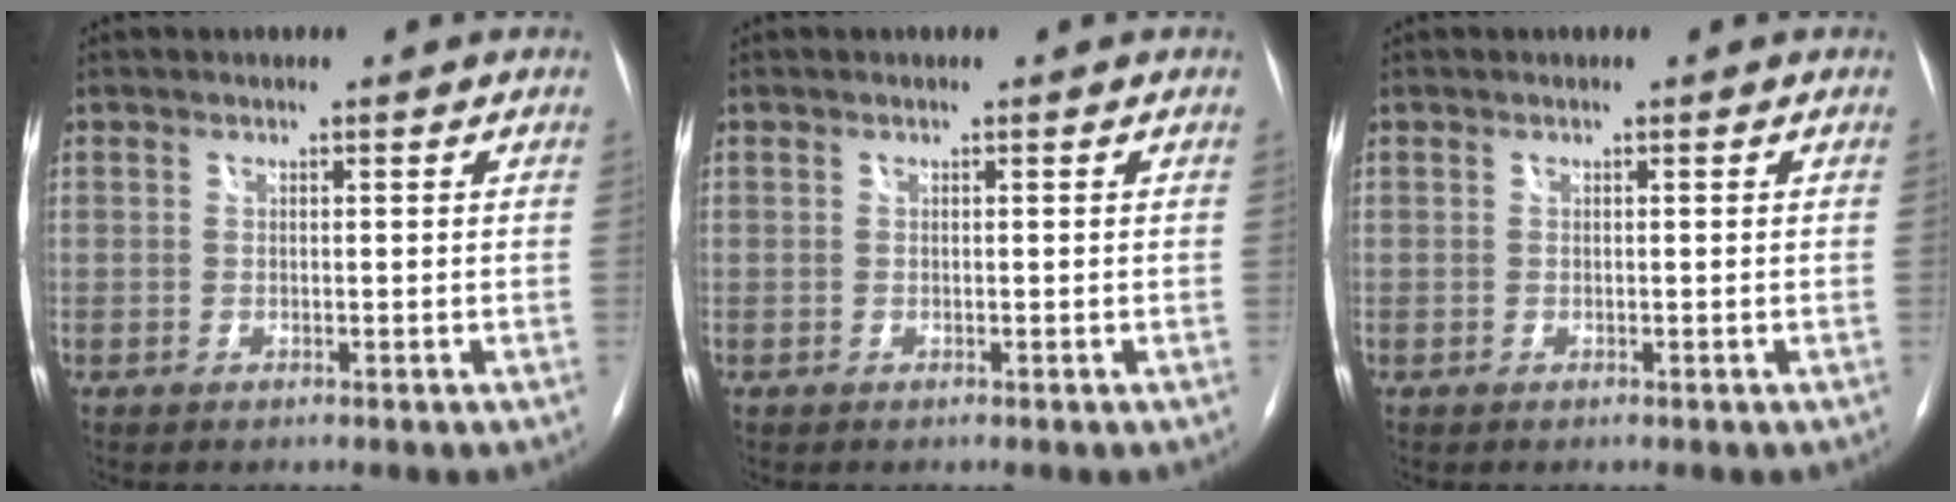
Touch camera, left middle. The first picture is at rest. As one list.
[{"total": 0.0}, {"total": 0.0}]